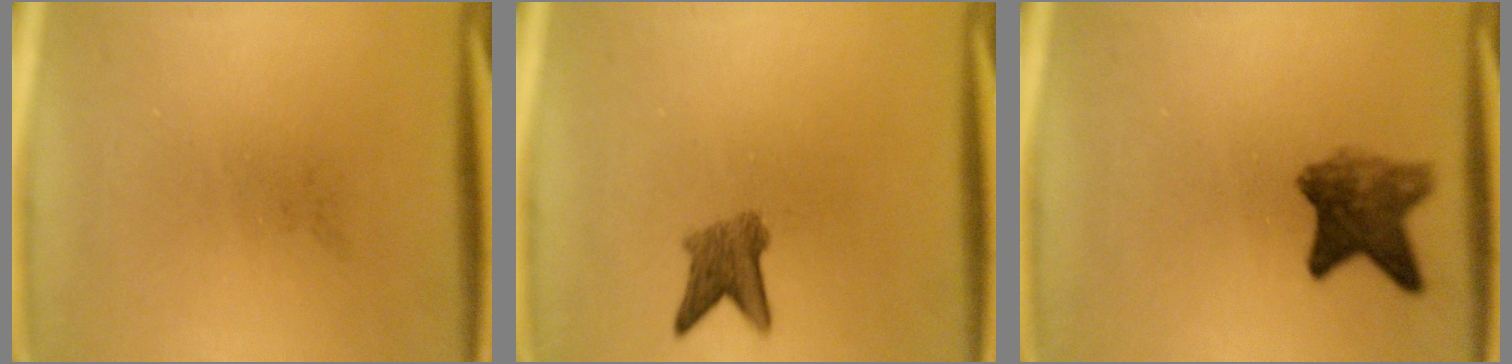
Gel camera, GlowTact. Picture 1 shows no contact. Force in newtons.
{"total": 3.7}
{"total": 6.1}